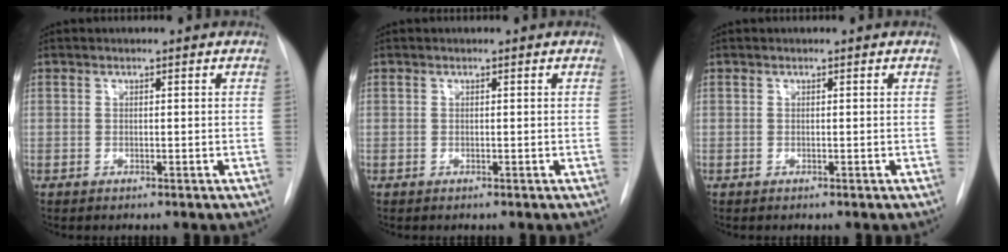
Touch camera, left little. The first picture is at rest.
{"total": 0.0}
{"total": 0.0}